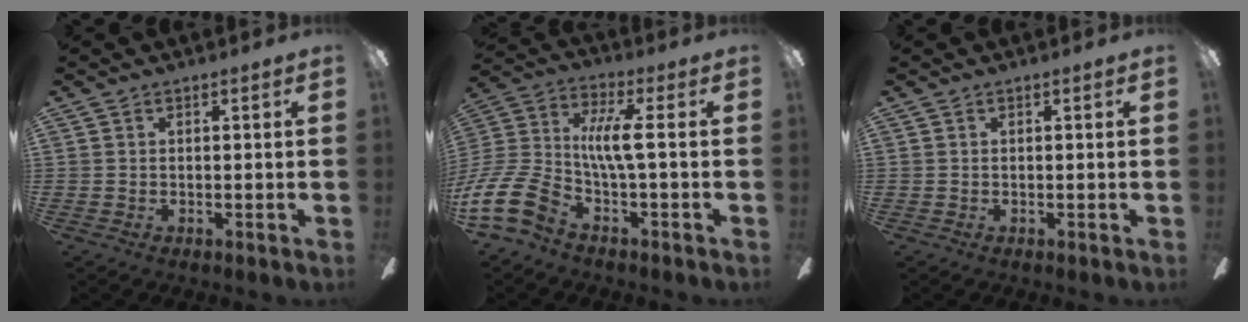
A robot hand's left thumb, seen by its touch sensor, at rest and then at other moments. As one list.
[{"total": 14.8, "force": [-3.7, 6.8, 12.6], "torque": [-0.292, -0.001, -0.069]}, {"total": 0.0}]